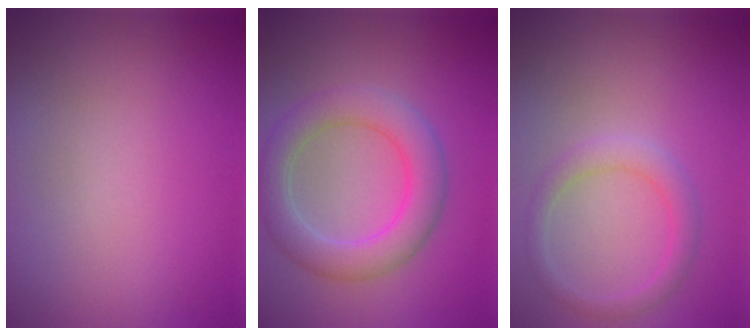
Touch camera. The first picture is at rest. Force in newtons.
{"total": 4.7, "press": 4.7, "slide": 0.3}
{"total": 2.1, "press": 2.0, "slide": 0.3}